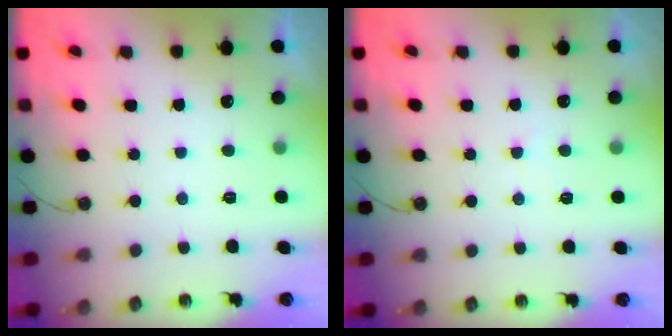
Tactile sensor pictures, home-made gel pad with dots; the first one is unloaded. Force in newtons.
{"total": 4.8, "press": 4.7, "slide": 0.6}